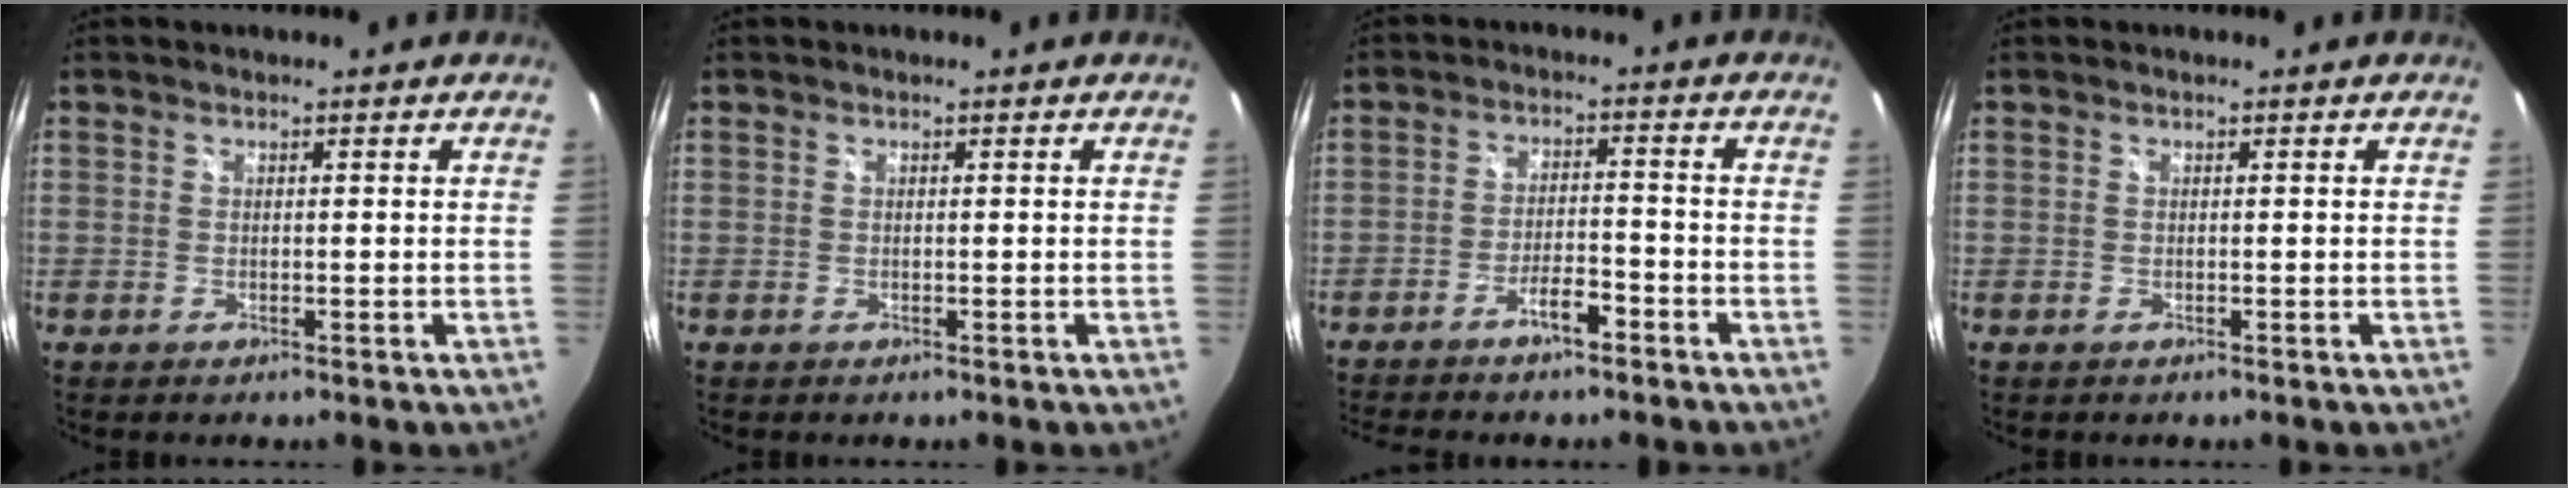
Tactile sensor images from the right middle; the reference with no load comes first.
{"total": 0.0}
{"total": 5.6, "force": [-4.4, 1.1, 3.2], "torque": [-0.071, 0.007, -0.076]}
{"total": 0.0}